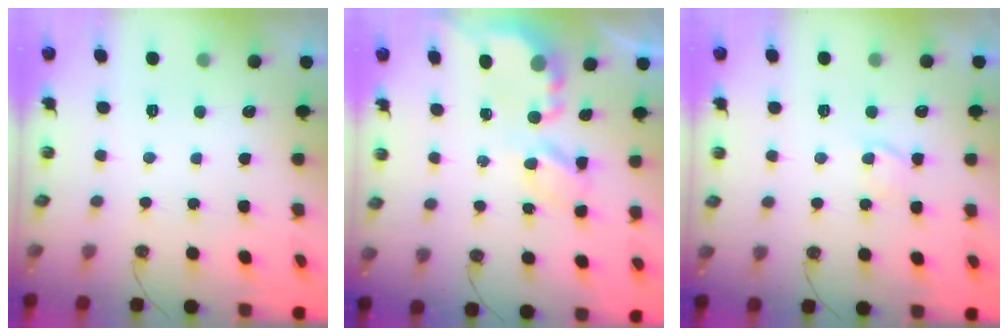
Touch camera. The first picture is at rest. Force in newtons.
{"total": 5.0, "press": 5.0, "slide": 0.3}
{"total": 2.1, "press": 2.1, "slide": 0.4}